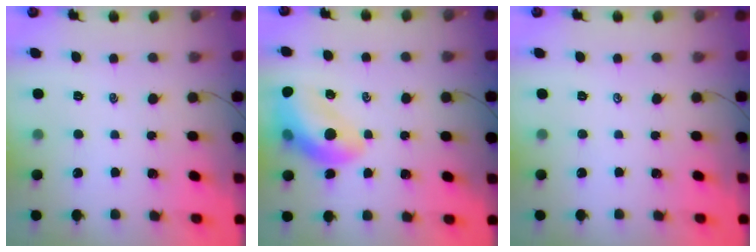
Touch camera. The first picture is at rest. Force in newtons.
{"total": 14.2, "press": 13.7, "slide": 3.8}
{"total": 0.0}